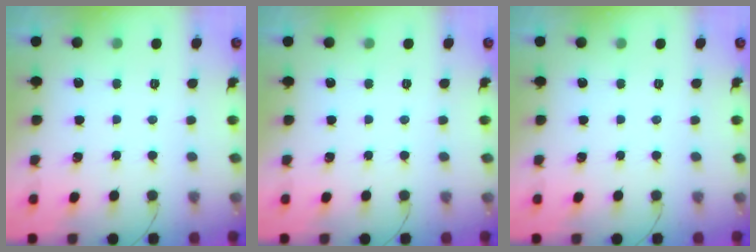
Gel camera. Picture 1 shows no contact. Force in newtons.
{"total": 0.0}
{"total": 0.0}